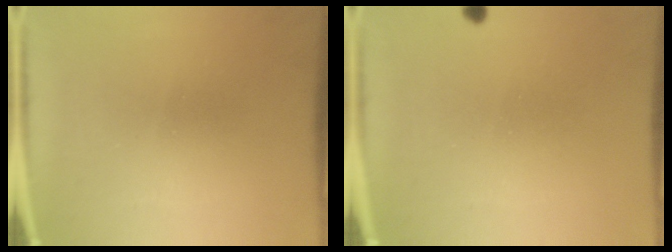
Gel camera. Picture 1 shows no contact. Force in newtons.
{"total": 0.7}